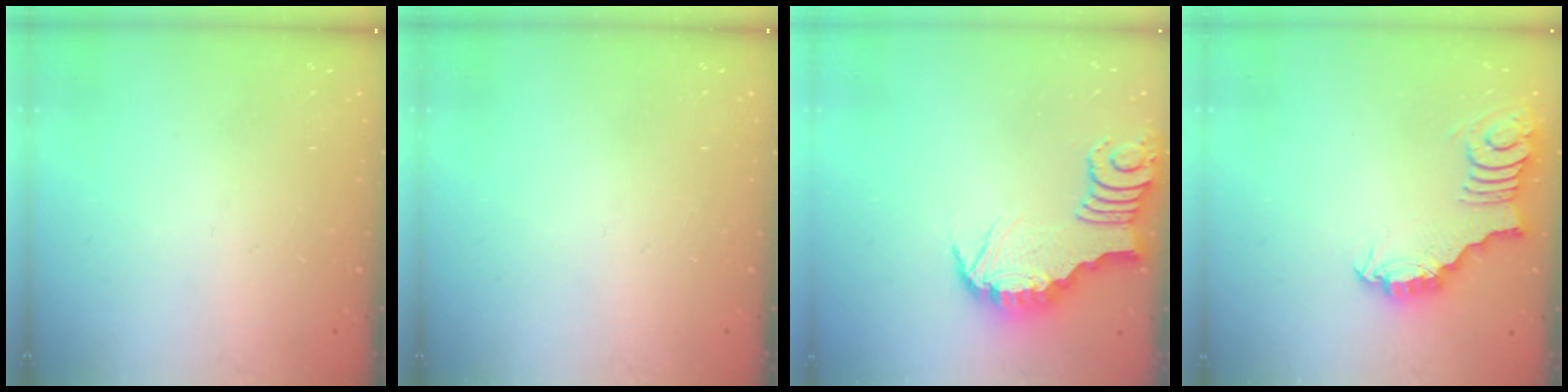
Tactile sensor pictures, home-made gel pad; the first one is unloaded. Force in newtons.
{"total": 0.0}
{"total": 3.4, "press": 3.4, "slide": 0.1}
{"total": 3.0, "press": 3.0, "slide": 0.0}